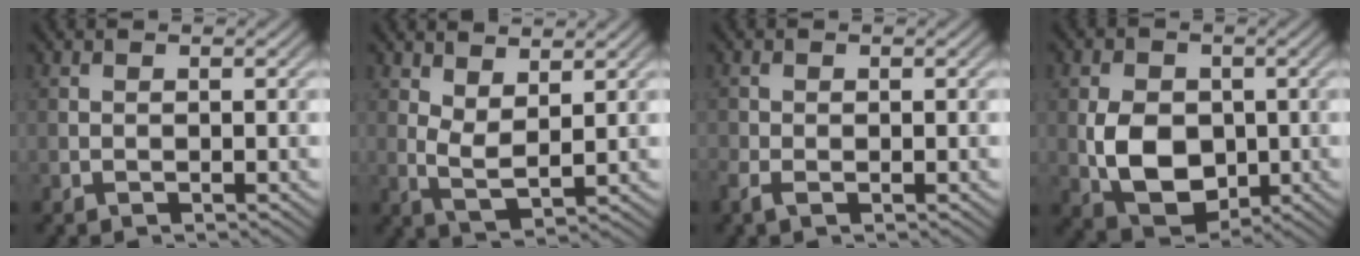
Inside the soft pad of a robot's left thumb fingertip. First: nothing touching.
{"total": 4.2, "force": [2.3, 1.6, 3.1], "torque": [-0.071, -0.006, 0.050]}
{"total": 1.8, "force": [-0.9, 1.0, 1.2], "torque": [-0.034, -0.004, -0.021]}
{"total": 8.2, "force": [-0.6, 5.9, 5.6], "torque": [-0.117, -0.010, -0.013]}